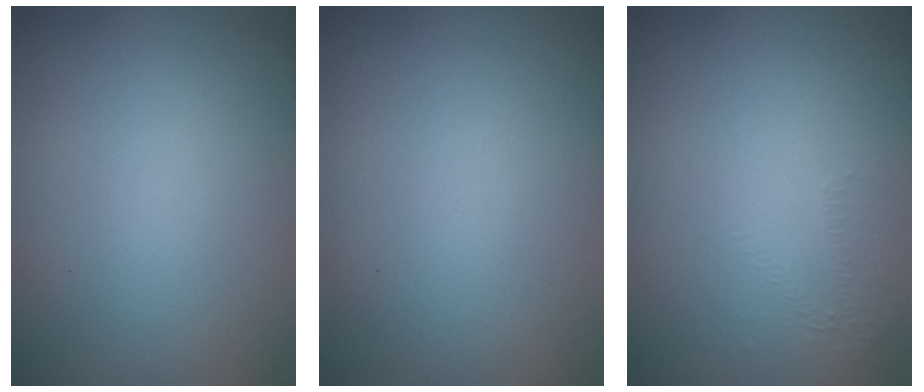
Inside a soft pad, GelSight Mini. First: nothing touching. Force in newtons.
{"total": 0.0}
{"total": 0.9, "press": 0.4, "slide": 0.8}